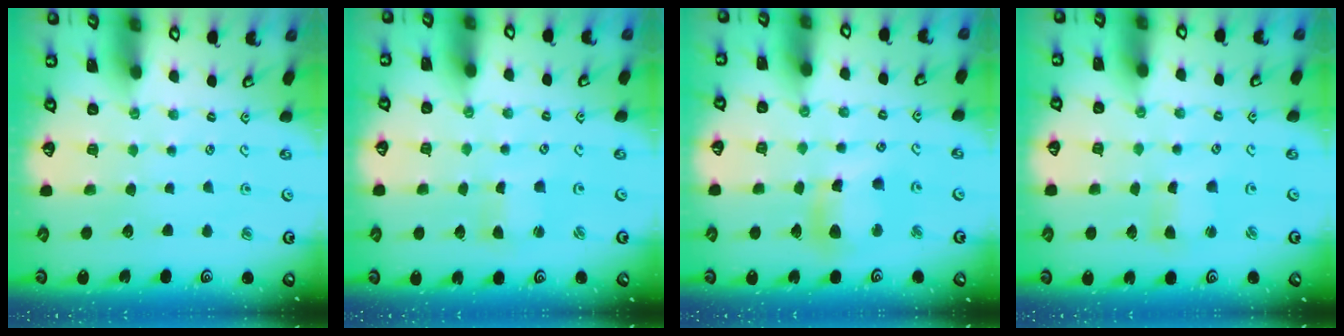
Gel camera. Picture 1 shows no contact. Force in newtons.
{"total": 1.2, "press": 1.1, "slide": 0.3}
{"total": 10.9, "press": 10.8, "slide": 1.5}
{"total": 2.4, "press": 2.3, "slide": 0.4}